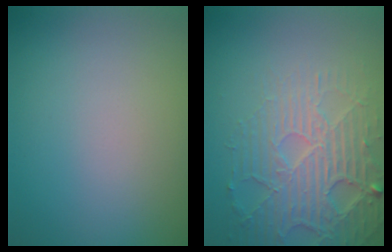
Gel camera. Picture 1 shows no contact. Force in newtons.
{"total": 5.6, "press": 4.5, "slide": 3.3}